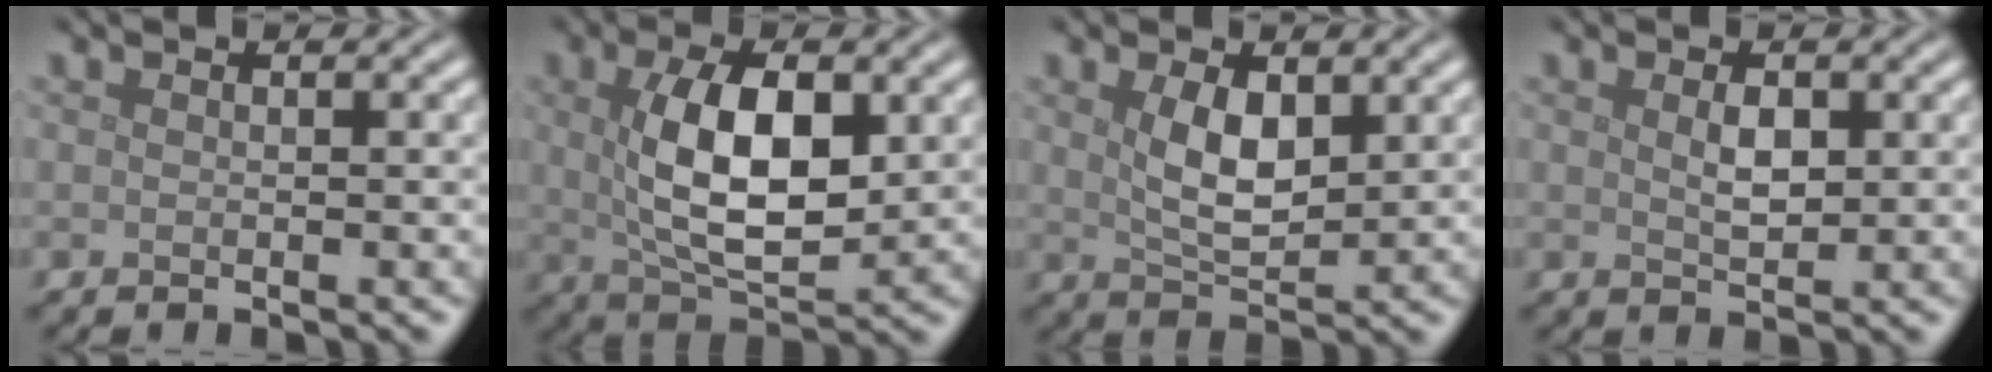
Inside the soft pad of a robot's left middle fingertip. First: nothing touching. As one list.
[{"total": 8.1, "force": [1.2, 3.6, 7.2], "torque": [-0.134, -0.004, 0.026]}, {"total": 3.9, "force": [1.3, 1.8, 3.2], "torque": [-0.067, -0.004, 0.028]}, {"total": 1.9, "force": [0.5, 0.9, 1.6], "torque": [-0.034, -0.001, 0.014]}]